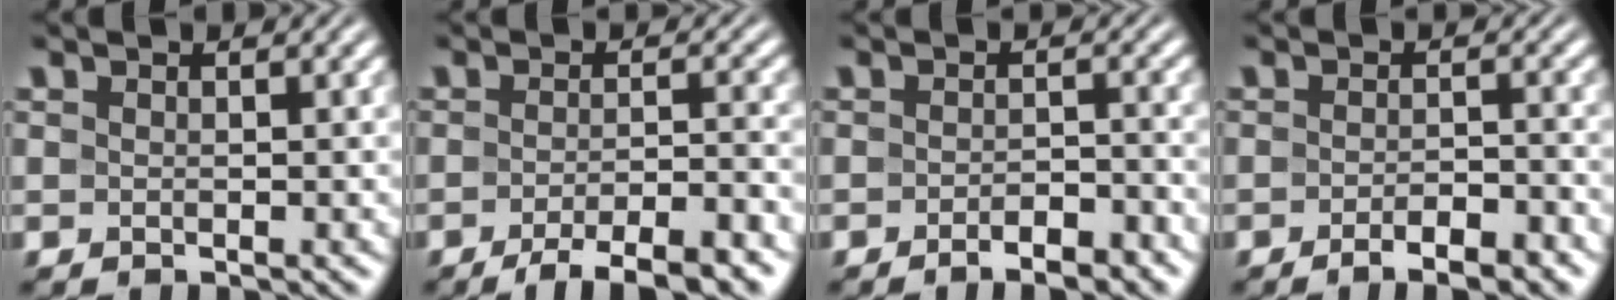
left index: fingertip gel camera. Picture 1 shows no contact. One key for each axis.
{"total": 6.3, "fx": -4.2, "fy": 1.5, "fz": 4.4, "tx": -0.061, "ty": 0.002, "tz": -0.068}
{"total": 3.0, "fx": -2.1, "fy": 0.8, "fz": 2.0, "tx": -0.029, "ty": 0.003, "tz": -0.032}
{"total": 3.8, "fx": -2.5, "fy": 1.1, "fz": 2.8, "tx": -0.041, "ty": 0.001, "tz": -0.036}